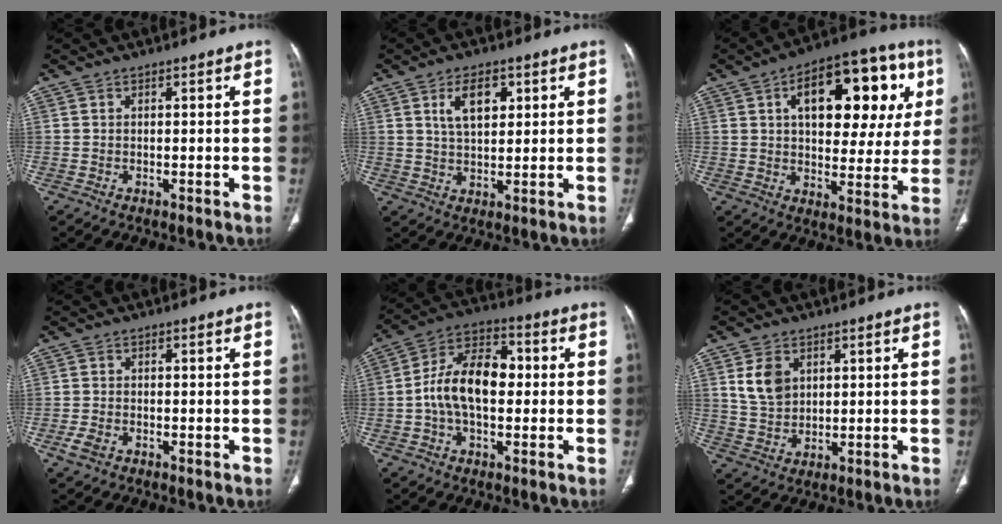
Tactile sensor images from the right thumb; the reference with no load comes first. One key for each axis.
{"total": 6.9, "fx": 2.8, "fy": 3.7, "fz": 5.2, "tx": -0.076, "ty": -0.011, "tz": 0.054}
{"total": 22.5, "fx": 7.2, "fy": 11.6, "fz": 17.9, "tx": -0.196, "ty": 0.011, "tz": 0.099}
{"total": 2.4, "fx": -1.1, "fy": 1.5, "fz": 1.6, "tx": -0.039, "ty": 0.001, "tz": -0.022}
{"total": 13.4, "fx": -0.1, "fy": 8.0, "fz": 10.8, "tx": -0.183, "ty": 0.034, "tz": -0.011}
{"total": 6.7, "fx": 2.5, "fy": 4.8, "fz": 3.9, "tx": -0.057, "ty": -0.012, "tz": 0.056}